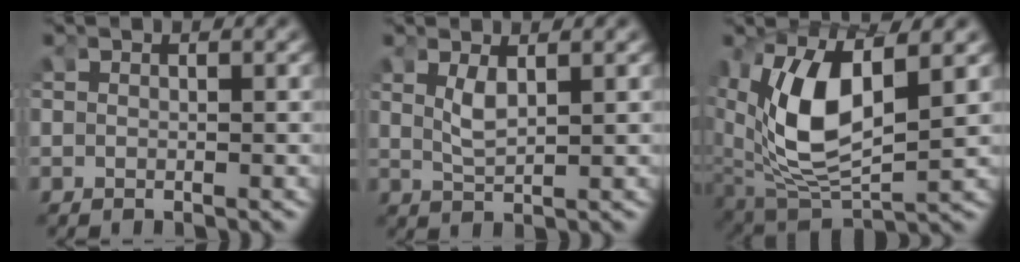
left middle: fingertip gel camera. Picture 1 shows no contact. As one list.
[{"total": 1.9, "force": [0.8, 0.2, 1.7], "torque": [-0.039, -0.012, 0.027]}, {"total": 9.0, "force": [1.5, 4.8, 7.5], "torque": [-0.170, -0.025, 0.046]}]